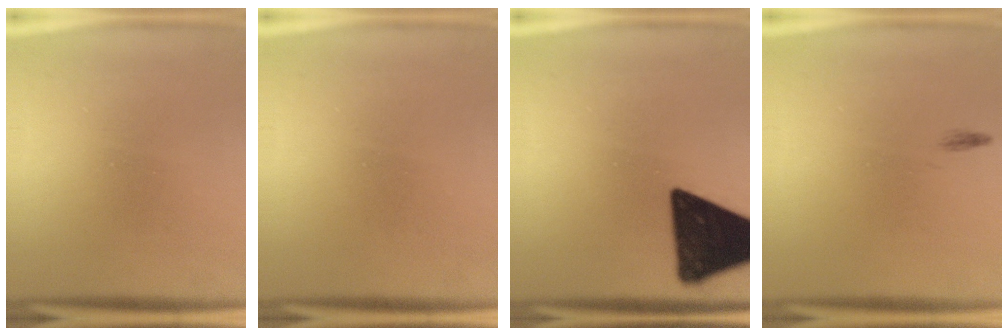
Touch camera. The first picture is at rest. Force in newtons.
{"total": 1.7}
{"total": 17.1}
{"total": 0.5}